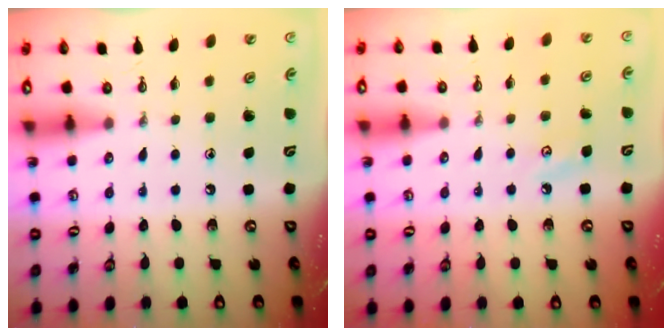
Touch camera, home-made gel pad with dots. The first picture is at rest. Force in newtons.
{"total": 4.0, "press": 3.9, "slide": 0.6}